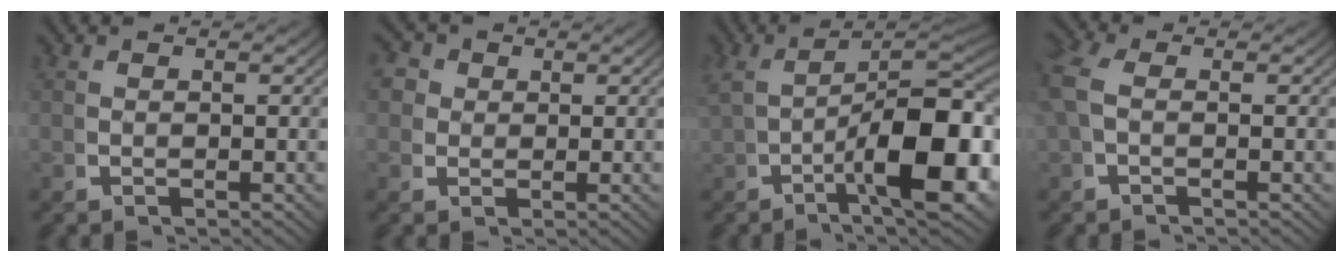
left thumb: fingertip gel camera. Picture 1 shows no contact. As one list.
[{"total": 4.1, "force": [1.3, 3.5, 1.6], "torque": [-0.040, -0.006, 0.019]}, {"total": 14.0, "force": [-0.5, 6.7, 12.2], "torque": [-0.181, -0.028, 0.007]}, {"total": 2.6, "force": [0.0, 1.9, 1.8], "torque": [-0.054, 0.001, 0.000]}]